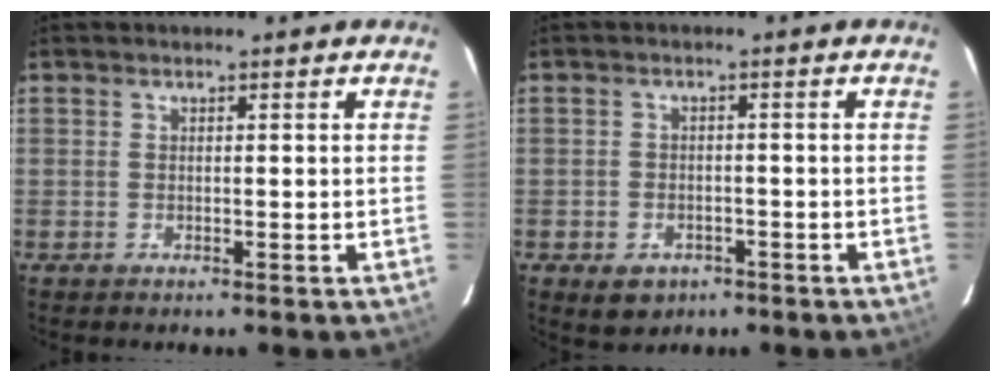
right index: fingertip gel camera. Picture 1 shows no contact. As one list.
[{"total": 5.4, "force": [-3.0, 4.0, 2.0], "torque": [-0.047, 0.000, -0.035]}]